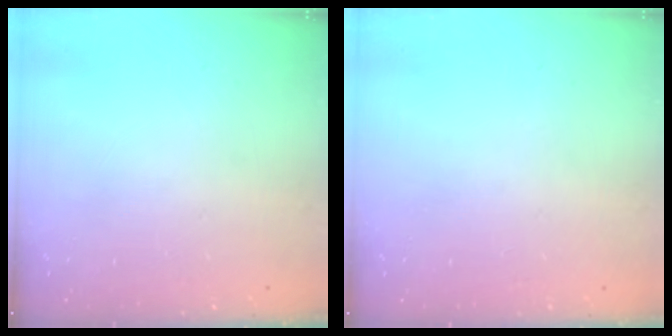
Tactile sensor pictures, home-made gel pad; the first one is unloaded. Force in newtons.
{"total": 0.0}